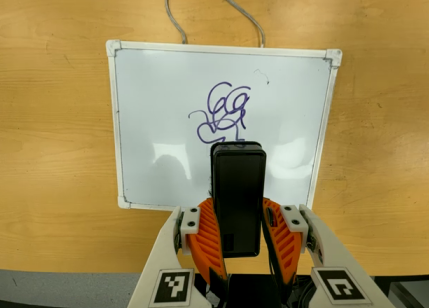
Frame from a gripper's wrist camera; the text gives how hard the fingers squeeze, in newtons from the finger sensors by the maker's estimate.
{"total": 9.0, "left": 7.4, "right": 10.6}